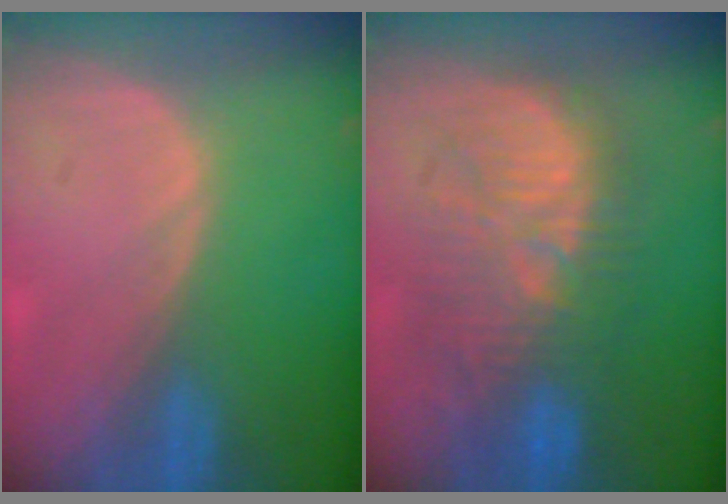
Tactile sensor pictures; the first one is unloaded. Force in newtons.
{"total": 10.7, "press": 10.6, "slide": 0.9}